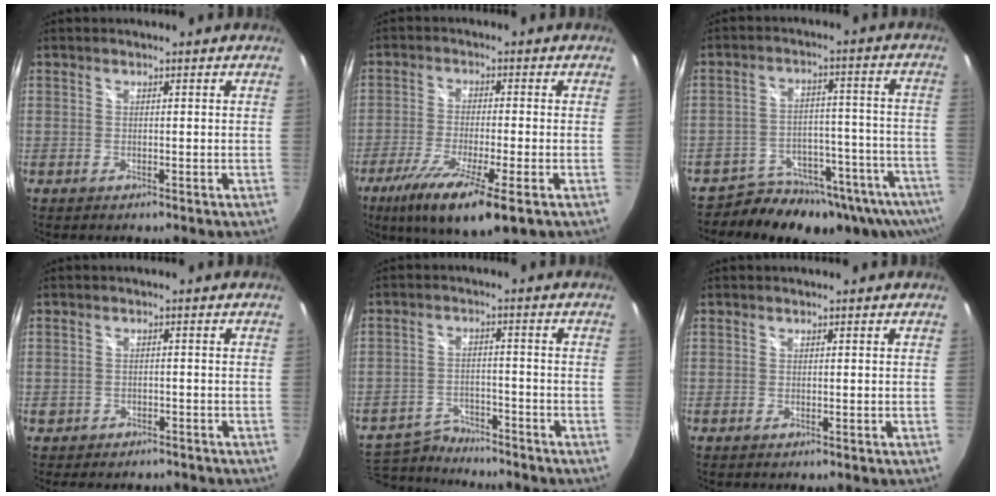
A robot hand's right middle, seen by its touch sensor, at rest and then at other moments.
{"total": 13.0, "force": [-7.2, 2.0, 10.6], "torque": [-0.211, -0.045, -0.125]}
{"total": 19.0, "force": [-14.1, 9.1, 8.8], "torque": [-0.155, -0.009, -0.180]}
{"total": 3.8, "force": [-2.8, 2.2, 1.2], "torque": [-0.028, -0.009, -0.034]}
{"total": 9.9, "force": [-9.1, 3.2, 2.5], "torque": [-0.074, 0.005, -0.145]}
{"total": 0.0}